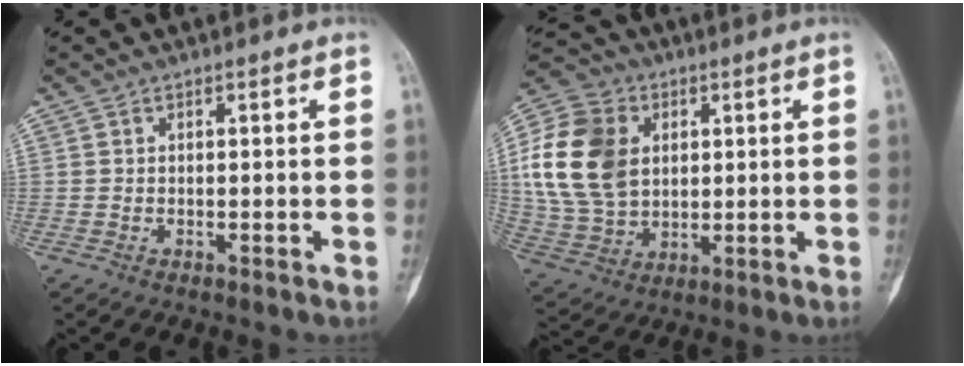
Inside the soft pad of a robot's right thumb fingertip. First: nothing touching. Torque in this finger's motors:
{"motor_torque": [1.01, 1.26, 0.24, -0.86, -0.12]}